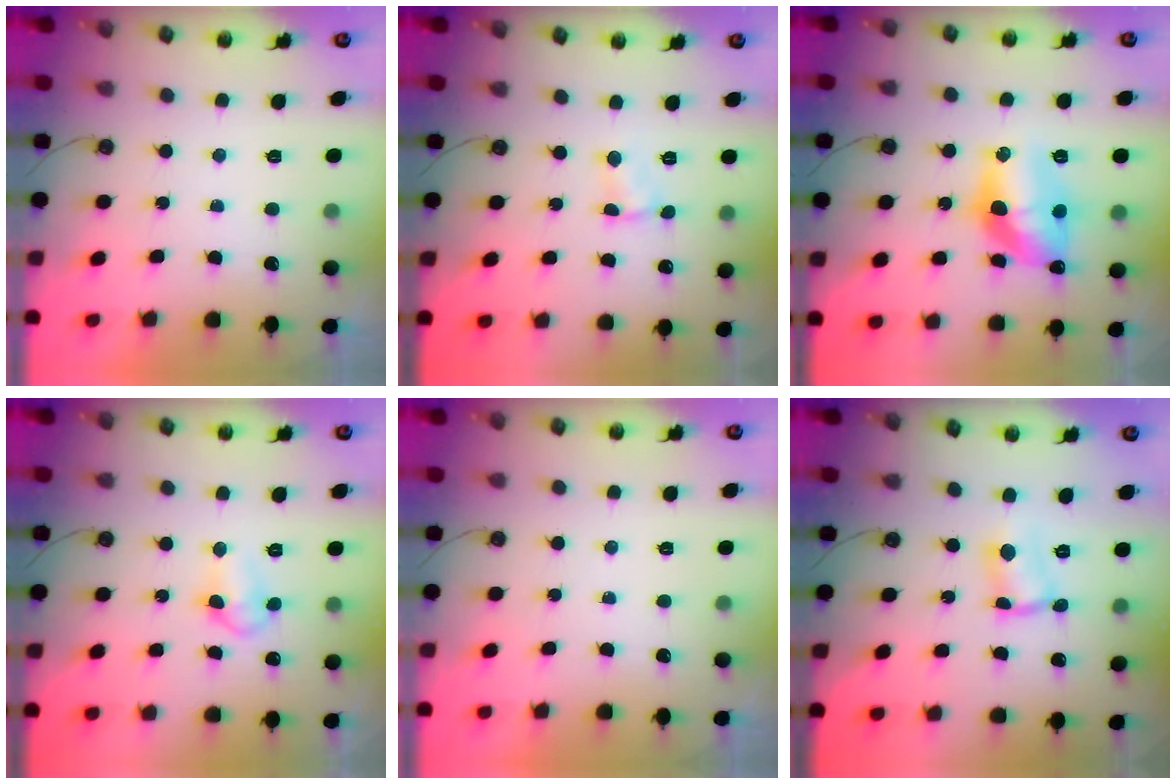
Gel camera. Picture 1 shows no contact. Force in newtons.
{"total": 2.8, "press": 2.8, "slide": 0.4}
{"total": 13.6, "press": 13.5, "slide": 1.1}
{"total": 7.7, "press": 6.6, "slide": 3.8}
{"total": 0.0}
{"total": 2.8, "press": 2.8, "slide": 0.6}